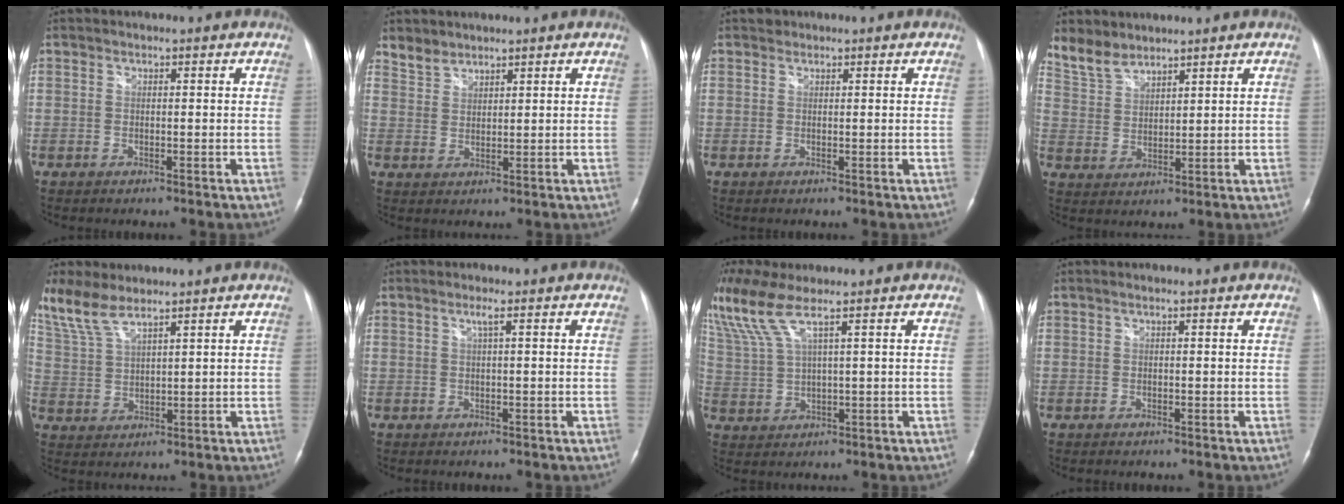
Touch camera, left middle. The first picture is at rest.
{"total": 3.0, "force": [2.7, 1.2, -0.2], "torque": [0.005, 0.012, 0.053]}
{"total": 0.6, "force": [0.5, 0.4, -0.1], "torque": [0.000, 0.002, 0.006]}
{"total": 5.3, "force": [4.9, 1.8, 0.7], "torque": [-0.023, 0.010, 0.111]}
{"total": 6.8, "force": [5.6, 1.4, 3.6], "torque": [-0.094, 0.014, 0.125]}
{"total": 1.1, "force": [0.4, -0.2, 1.0], "torque": [-0.023, 0.001, 0.007]}
{"total": 8.8, "force": [6.0, 0.7, 6.4], "torque": [-0.165, 0.015, 0.127]}
{"total": 0.0}